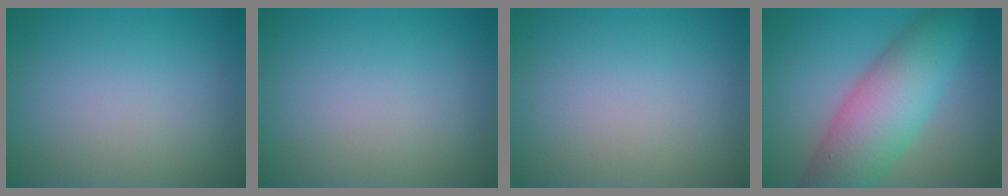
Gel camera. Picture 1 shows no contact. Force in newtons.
{"total": 0.0}
{"total": 0.0}
{"total": 8.3, "press": 8.2, "slide": 0.2}